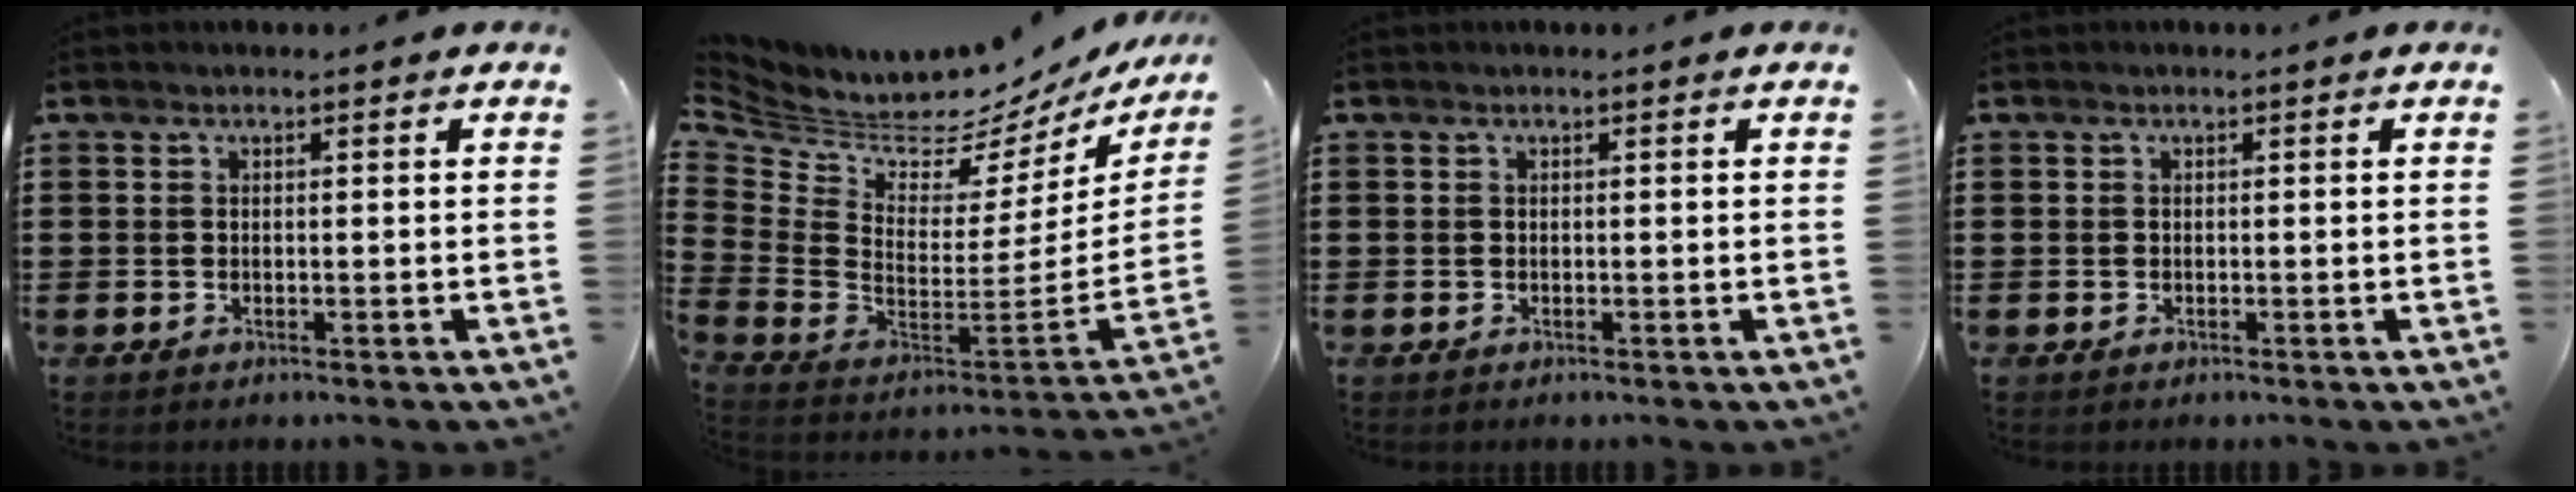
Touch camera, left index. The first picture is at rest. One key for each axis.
{"total": 3.6, "fx": 3.4, "fy": 1.1, "fz": 0.1, "tx": -0.038, "ty": -0.056, "tz": 0.052}
{"total": 0.0}
{"total": 0.0}